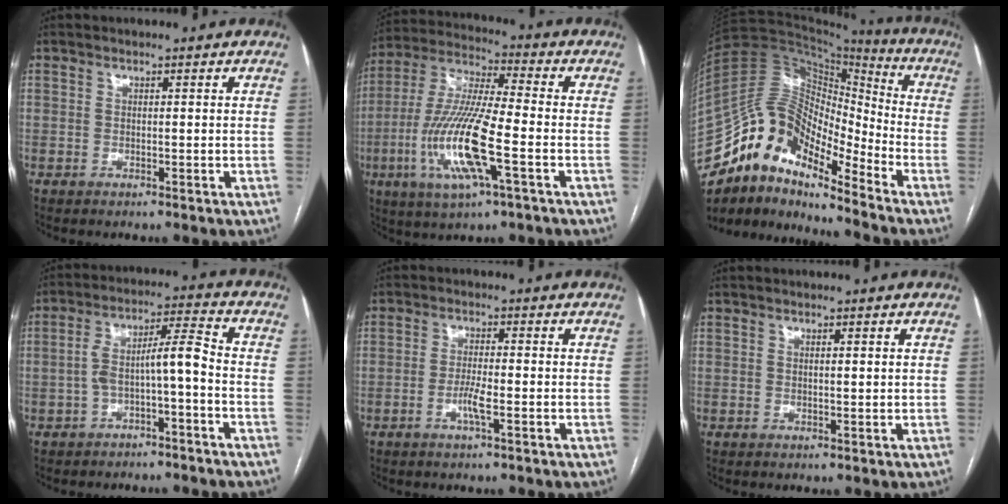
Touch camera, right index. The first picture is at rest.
{"total": 15.9, "force": [-4.7, 1.8, 15.1], "torque": [-0.316, -0.011, -0.088]}
{"total": 15.4, "force": [-12.4, 4.8, 7.8], "torque": [-0.125, 0.061, -0.227]}
{"total": 7.3, "force": [-2.1, 0.9, 6.9], "torque": [-0.122, 0.039, -0.033]}
{"total": 3.3, "force": [-1.3, 0.1, 3.0], "torque": [-0.060, -0.003, -0.026]}
{"total": 0.9, "force": [0.4, 0.1, 0.8], "torque": [-0.015, 0.000, 0.007]}